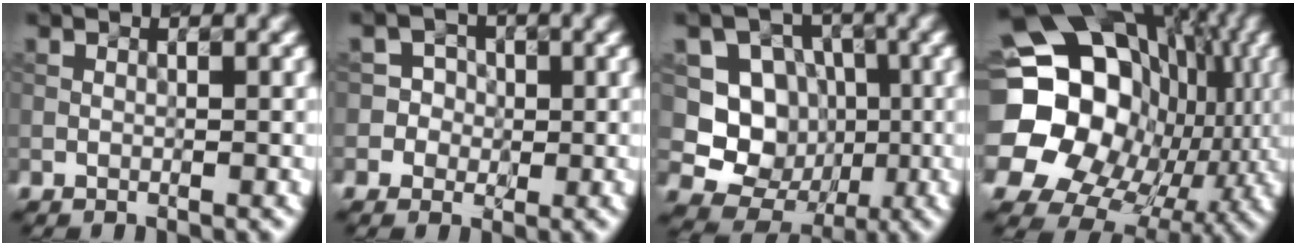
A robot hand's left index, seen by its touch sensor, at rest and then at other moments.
{"total": 3.4, "force": [-0.2, 3.4, 0.5], "torque": [0.012, 0.018, -0.006]}
{"total": 7.6, "force": [-0.3, 7.1, 2.7], "torque": [-0.033, -0.010, -0.026]}
{"total": 22.2, "force": [2.6, 18.8, 11.6], "torque": [-0.218, 0.015, 0.031]}